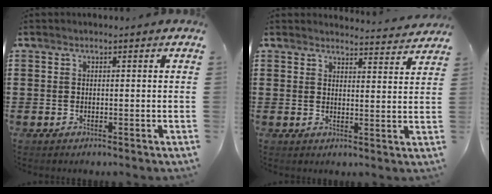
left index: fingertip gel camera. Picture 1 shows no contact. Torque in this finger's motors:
{"motor_torque": [1.96, -0.17, -0.15, -0.03]}